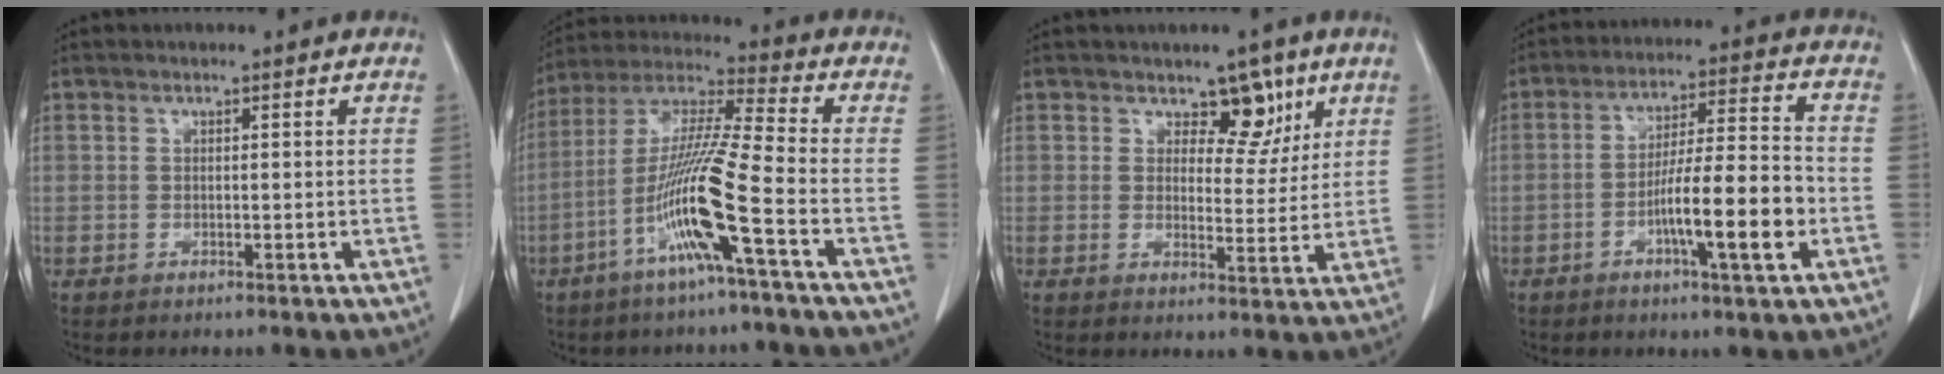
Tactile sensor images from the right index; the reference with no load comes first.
{"total": 13.5, "force": [-5.3, -1.1, 12.4], "torque": [-0.249, -0.003, -0.110]}
{"total": 5.5, "force": [3.3, 3.2, 3.0], "torque": [-0.025, -0.002, 0.049]}
{"total": 11.9, "force": [-3.7, 0.9, 11.2], "torque": [-0.188, 0.002, -0.063]}